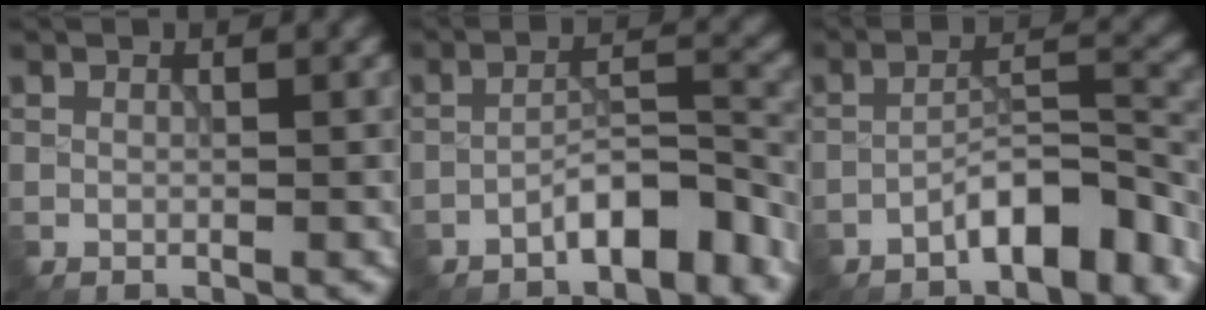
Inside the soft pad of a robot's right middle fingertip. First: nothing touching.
{"total": 4.7, "force": [-3.4, 1.2, 3.1], "torque": [-0.046, 0.017, -0.061]}
{"total": 5.4, "force": [-3.9, 1.3, 3.4], "torque": [-0.050, 0.015, -0.069]}